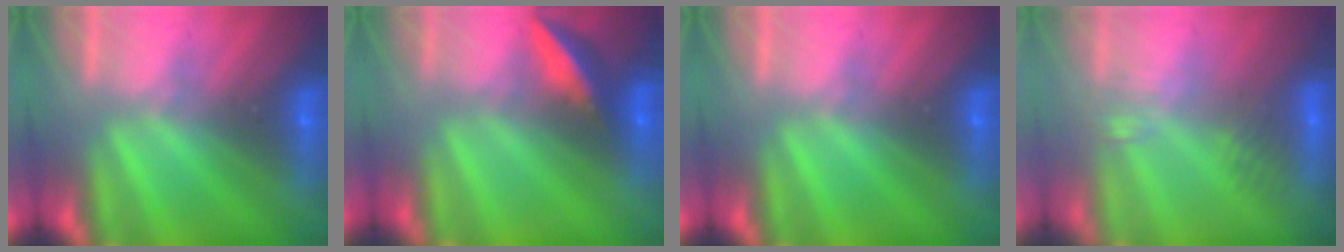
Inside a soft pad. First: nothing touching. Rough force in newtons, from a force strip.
{"total": 6.1}
{"total": 0.0}
{"total": 2.6}